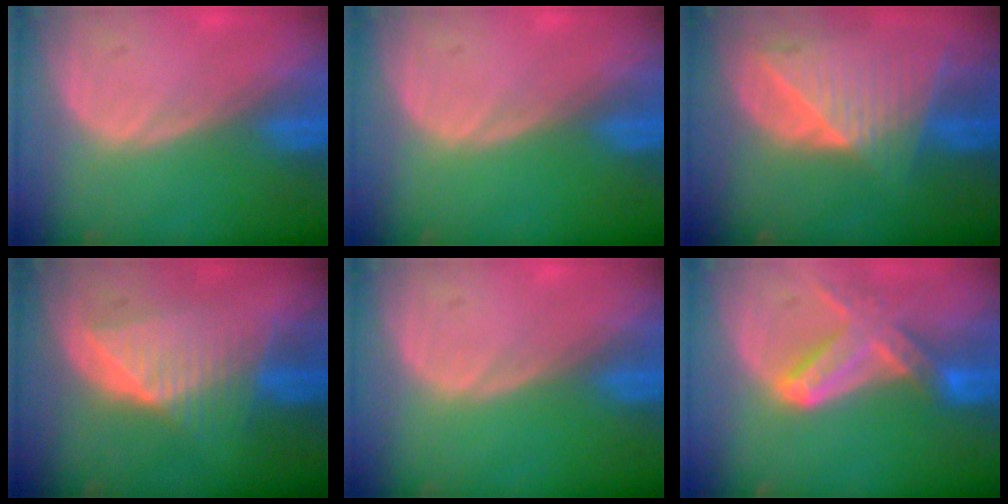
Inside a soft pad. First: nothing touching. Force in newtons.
{"total": 0.0}
{"total": 9.2, "press": 8.2, "slide": 4.1}
{"total": 7.1, "press": 7.1, "slide": 0.2}
{"total": 0.0}
{"total": 7.4, "press": 6.7, "slide": 3.2}